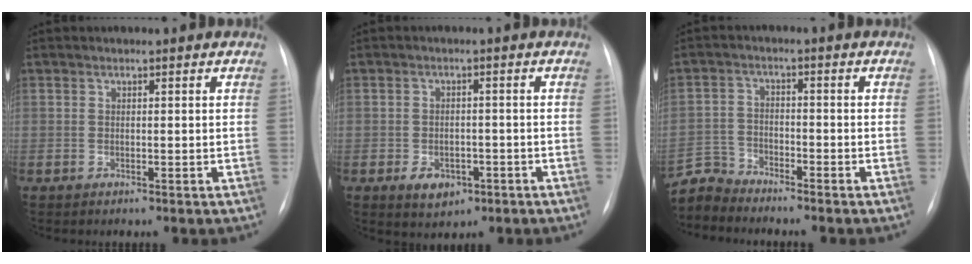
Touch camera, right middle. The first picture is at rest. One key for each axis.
{"total": 4.4, "fx": -2.0, "fy": 3.0, "fz": 2.6, "tx": -0.039, "ty": 0.001, "tz": -0.016}
{"total": 4.7, "fx": -4.6, "fy": 0.1, "fz": -1.1, "tx": 0.021, "ty": -0.006, "tz": -0.090}